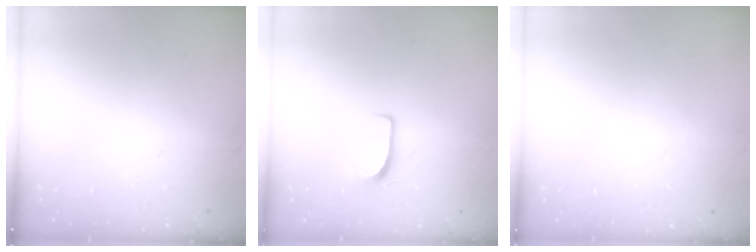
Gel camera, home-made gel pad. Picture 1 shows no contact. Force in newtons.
{"total": 6.7, "press": 6.7, "slide": 0.5}
{"total": 0.0}